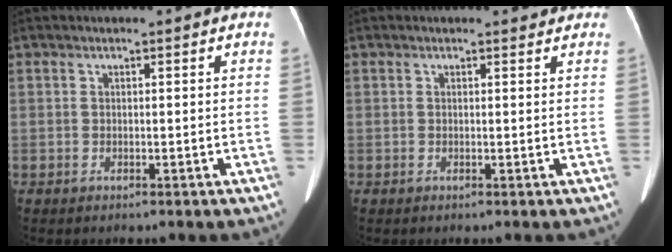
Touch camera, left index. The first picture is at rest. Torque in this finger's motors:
{"motor_torque": [-0.03, -0.21, -0.23, -0.07]}